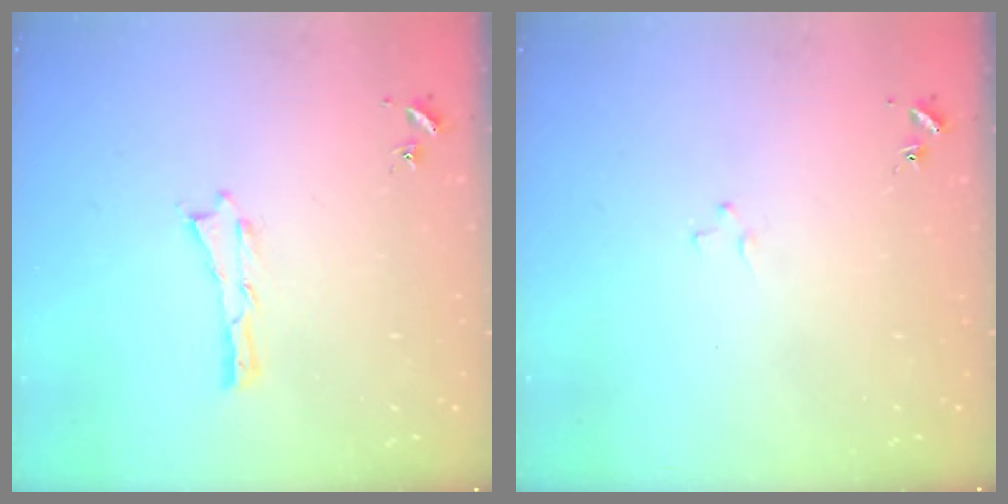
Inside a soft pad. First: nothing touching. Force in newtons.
{"total": 1.2, "press": 1.2, "slide": 0.2}